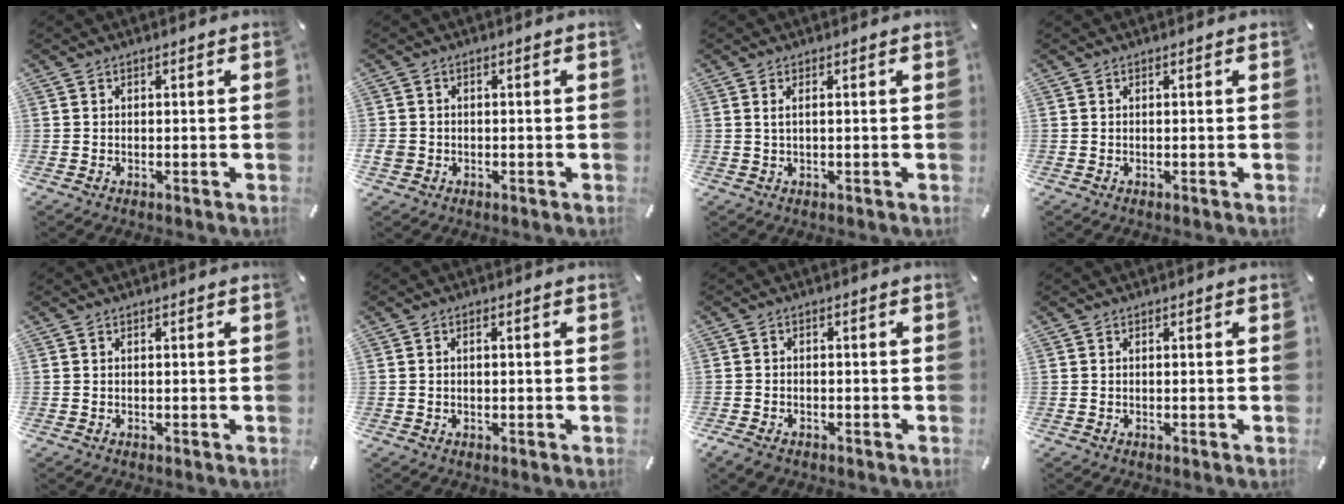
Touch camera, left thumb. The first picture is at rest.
{"total": 2.4, "force": [-0.7, 2.1, 0.9], "torque": [-0.023, 0.000, -0.016]}
{"total": 1.4, "force": [0.3, 0.1, 1.4], "torque": [-0.029, -0.002, 0.005]}
{"total": 0.0}
{"total": 0.0}
{"total": 1.0, "force": [0.0, 0.5, 0.8], "torque": [-0.016, 0.001, -0.001]}
{"total": 2.4, "force": [-1.6, 1.5, 1.0], "torque": [-0.033, 0.002, -0.035]}
{"total": 0.0}